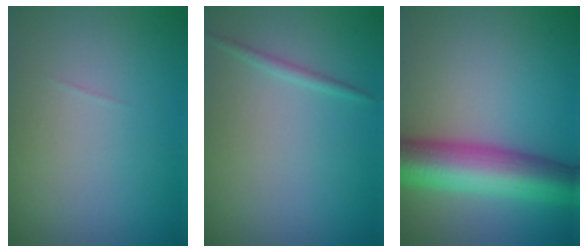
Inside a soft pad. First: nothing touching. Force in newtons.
{"total": 0.9, "press": 0.9, "slide": 0.0}
{"total": 9.4, "press": 9.4, "slide": 0.4}